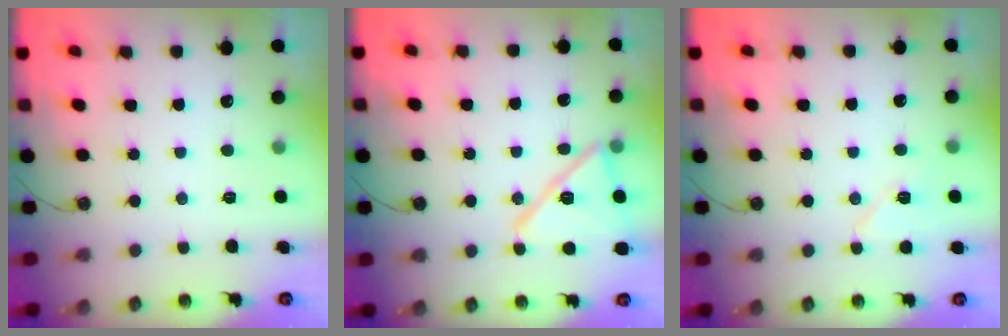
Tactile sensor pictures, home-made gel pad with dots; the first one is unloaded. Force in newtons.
{"total": 15.2, "press": 15.2, "slide": 0.4}
{"total": 7.0, "press": 7.0, "slide": 0.5}